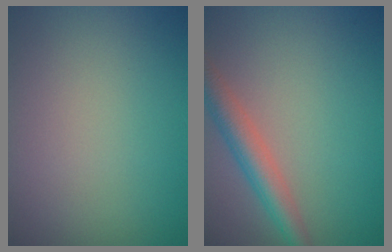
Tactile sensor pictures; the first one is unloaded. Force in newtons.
{"total": 3.8, "press": 3.8, "slide": 0.1}